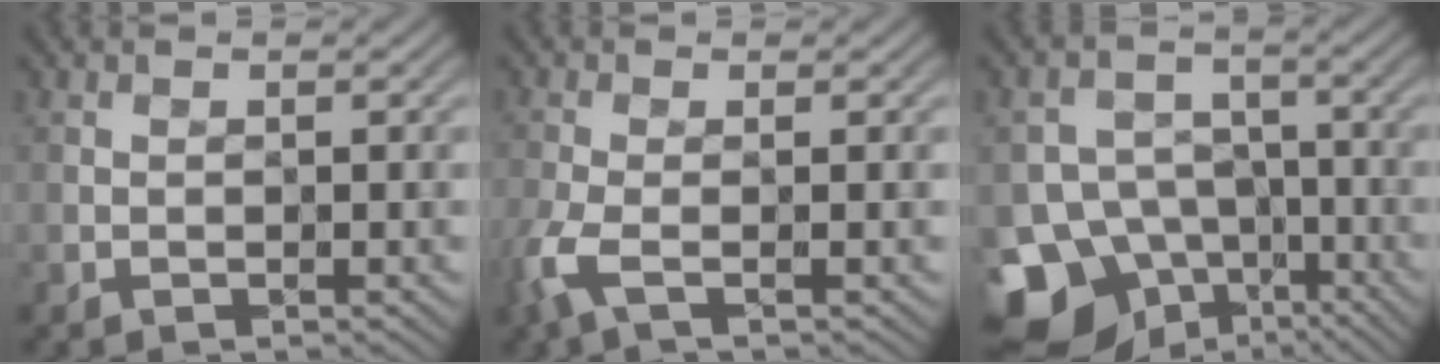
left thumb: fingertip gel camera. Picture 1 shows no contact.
{"total": 3.3, "force": [-1.4, 0.5, 3.0], "torque": [-0.084, 0.001, -0.038]}
{"total": 14.7, "force": [-8.9, 11.0, 4.0], "torque": [-0.103, -0.046, -0.148]}